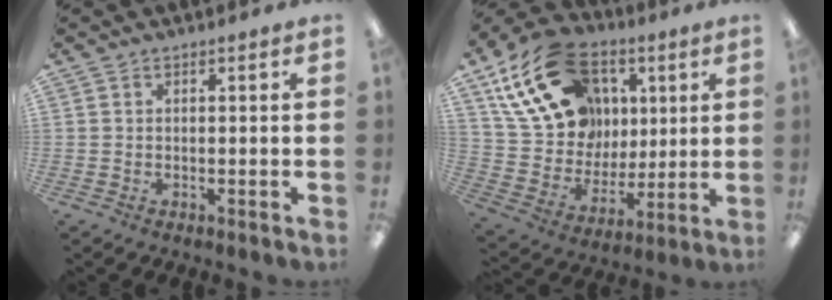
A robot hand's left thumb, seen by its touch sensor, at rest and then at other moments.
{"total": 24.1, "force": [10.4, 17.6, 12.6], "torque": [-0.230, -0.026, 0.203]}